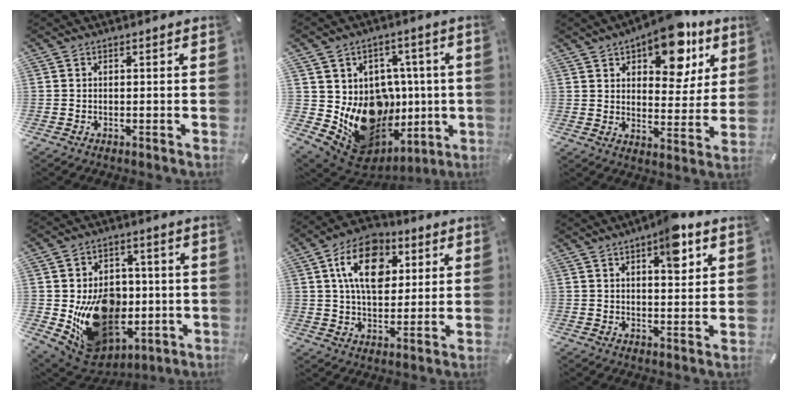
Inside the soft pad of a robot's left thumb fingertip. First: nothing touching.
{"total": 17.3, "force": [-1.1, 15.2, 8.1], "torque": [-0.146, -0.025, 0.030]}
{"total": 15.3, "force": [10.1, 7.4, 8.9], "torque": [-0.112, -0.055, 0.171]}
{"total": 18.9, "force": [-2.3, 15.4, 10.7], "torque": [-0.170, -0.011, -0.014]}
{"total": 14.9, "force": [5.2, 9.8, 10.0], "torque": [-0.165, 0.001, 0.091]}
{"total": 8.3, "force": [4.7, 3.4, 5.9], "torque": [-0.070, -0.023, 0.074]}